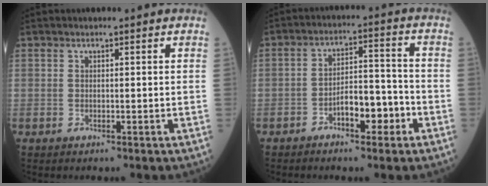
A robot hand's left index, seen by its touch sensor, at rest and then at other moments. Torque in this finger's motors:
{"motor_torque": [0.15, 0.16, 0.13, 0.03]}